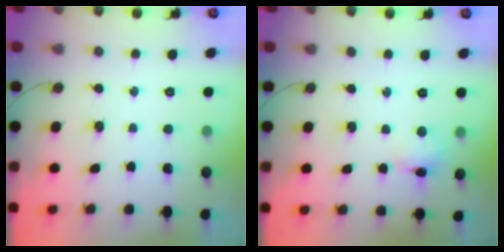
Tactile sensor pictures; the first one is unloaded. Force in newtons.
{"total": 2.8, "press": 2.8, "slide": 0.5}